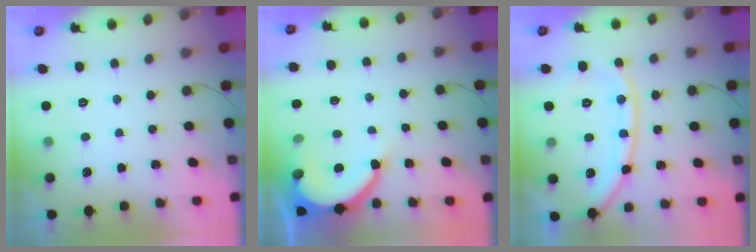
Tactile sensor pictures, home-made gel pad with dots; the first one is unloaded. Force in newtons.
{"total": 9.7, "press": 9.7, "slide": 1.0}
{"total": 13.9, "press": 13.8, "slide": 1.5}